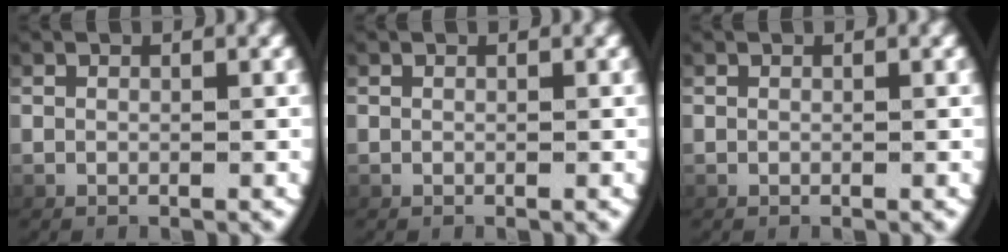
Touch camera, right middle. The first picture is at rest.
{"total": 0.0}
{"total": 0.0}